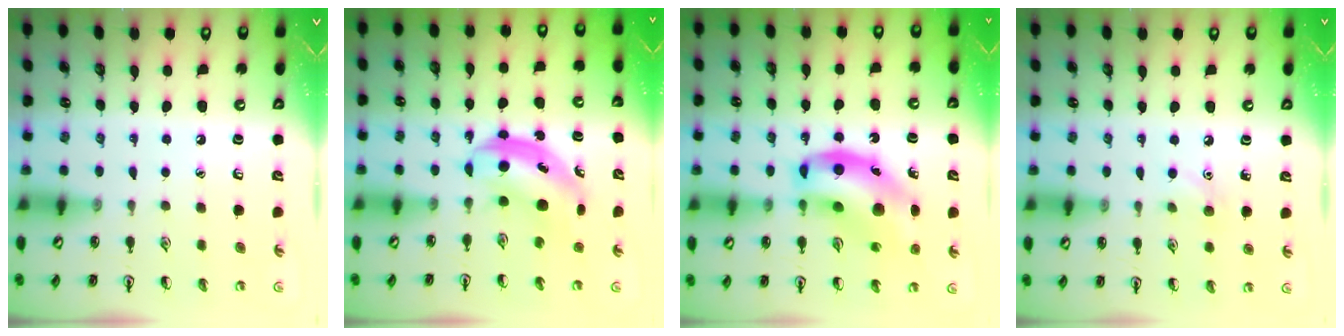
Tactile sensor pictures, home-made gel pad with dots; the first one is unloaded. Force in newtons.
{"total": 4.7, "press": 4.6, "slide": 0.5}
{"total": 17.1, "press": 16.5, "slide": 4.5}
{"total": 5.6, "press": 5.3, "slide": 1.8}